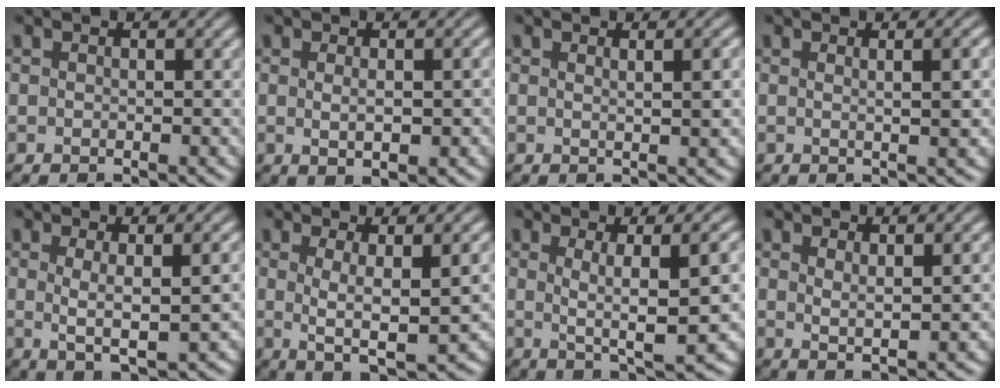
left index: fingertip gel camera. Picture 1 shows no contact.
{"total": 2.4, "force": [0.0, 0.5, 2.3], "torque": [-0.038, -0.004, 0.007]}
{"total": 2.1, "force": [0.6, 0.6, 1.9], "torque": [-0.018, 0.006, -0.001]}
{"total": 3.2, "force": [0.7, 1.0, 2.9], "torque": [-0.027, 0.006, -0.007]}
{"total": 3.4, "force": [0.5, 0.5, 3.3], "torque": [-0.063, -0.008, 0.011]}
{"total": 4.3, "force": [0.7, 0.7, 4.2], "torque": [-0.079, -0.010, 0.015]}
{"total": 6.1, "force": [0.9, 1.1, 5.9], "torque": [-0.092, -0.002, 0.018]}
{"total": 1.8, "force": [1.0, 0.3, 1.4], "torque": [-0.026, -0.008, 0.017]}